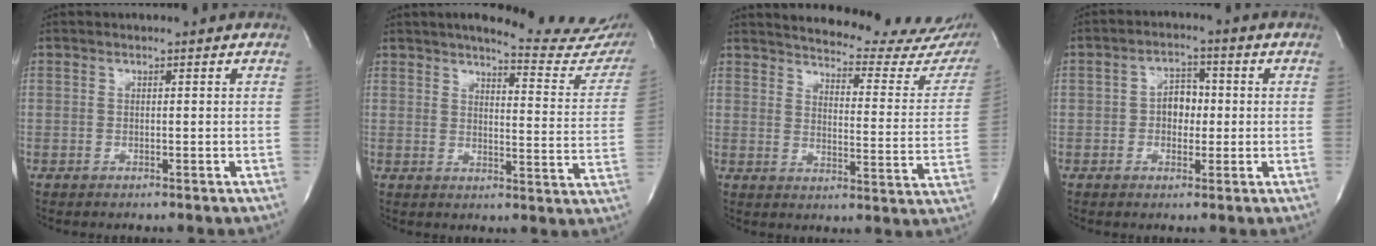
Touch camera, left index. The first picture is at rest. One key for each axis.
{"total": 18.4, "fx": 16.9, "fy": 2.1, "fz": 6.9, "tx": -0.079, "ty": -0.076, "tz": 0.185}
{"total": 22.8, "fx": 21.1, "fy": 3.3, "fz": 7.7, "tx": -0.101, "ty": -0.100, "tz": 0.238}
{"total": 4.3, "fx": -0.2, "fy": 2.9, "fz": 3.1, "tx": -0.052, "ty": 0.012, "tz": -0.004}